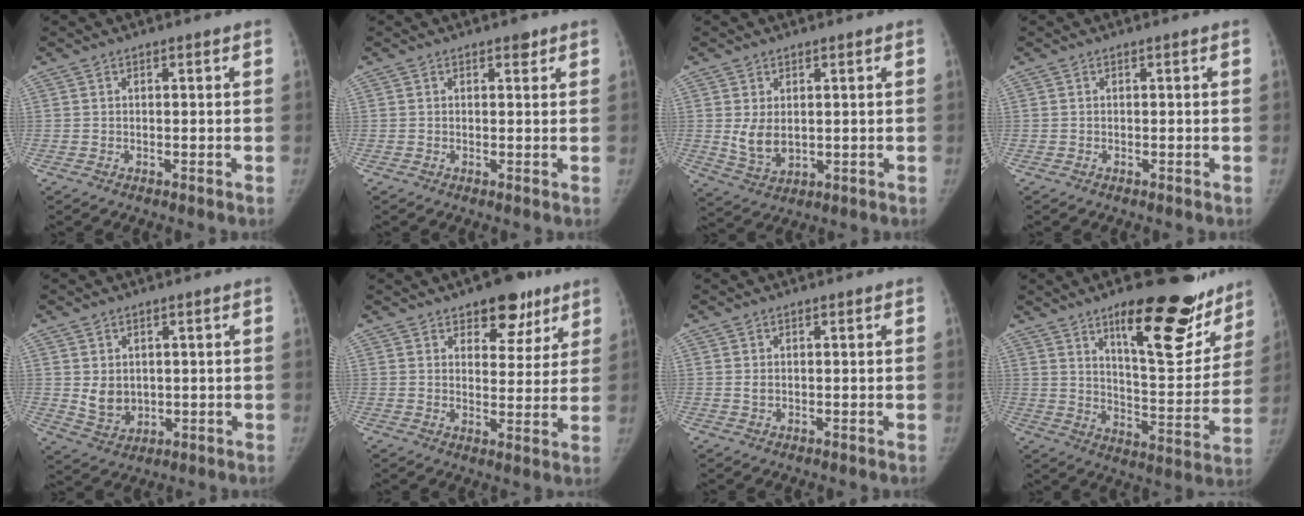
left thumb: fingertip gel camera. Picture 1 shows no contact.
{"total": 1.4, "force": [1.0, 0.8, 0.7], "torque": [0.000, -0.004, 0.010]}
{"total": 5.6, "force": [0.8, 3.7, 4.1], "torque": [-0.067, -0.018, 0.027]}
{"total": 0.0}
{"total": 5.4, "force": [0.8, 4.3, 3.1], "torque": [-0.038, -0.016, 0.033]}
{"total": 10.3, "force": [6.7, 5.5, 5.6], "torque": [-0.032, -0.032, 0.092]}
{"total": 1.1, "force": [0.5, 0.6, 0.7], "torque": [-0.011, -0.004, 0.011]}
{"total": 23.2, "force": [14.8, 8.0, 16.1], "torque": [-0.167, -0.086, 0.216]}